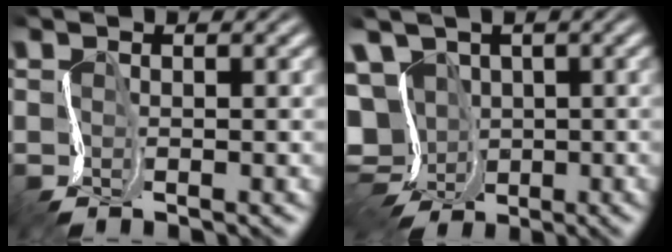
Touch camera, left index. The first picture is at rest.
{"total": 8.4, "force": [-2.0, 6.9, 4.4], "torque": [-0.076, -0.010, -0.037]}